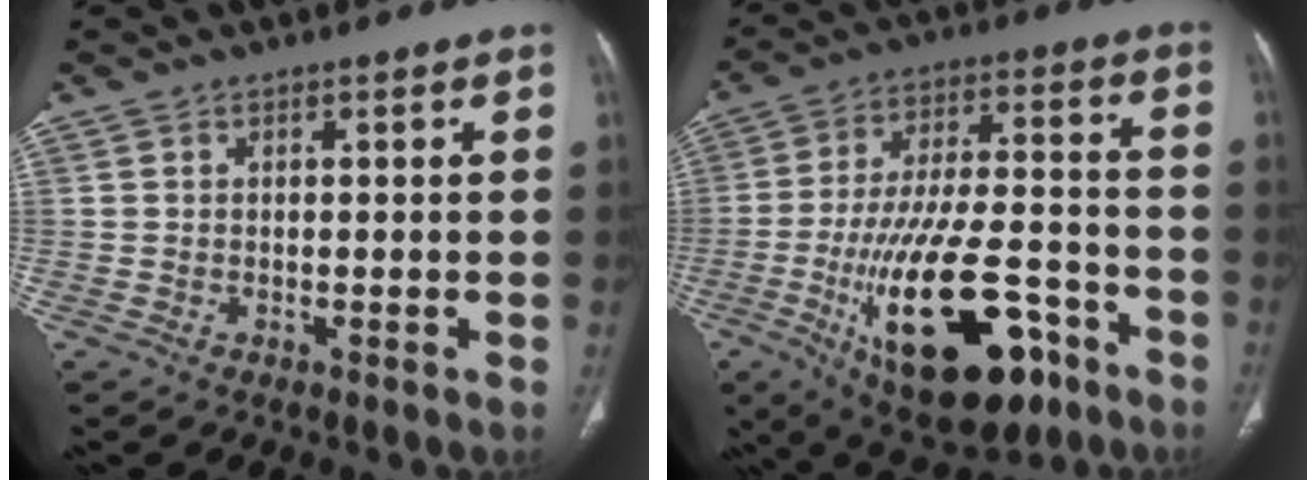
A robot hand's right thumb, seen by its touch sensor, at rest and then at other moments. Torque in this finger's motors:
{"motor_torque": [2.32, 2.61, 2.35, -0.42, 0.35]}